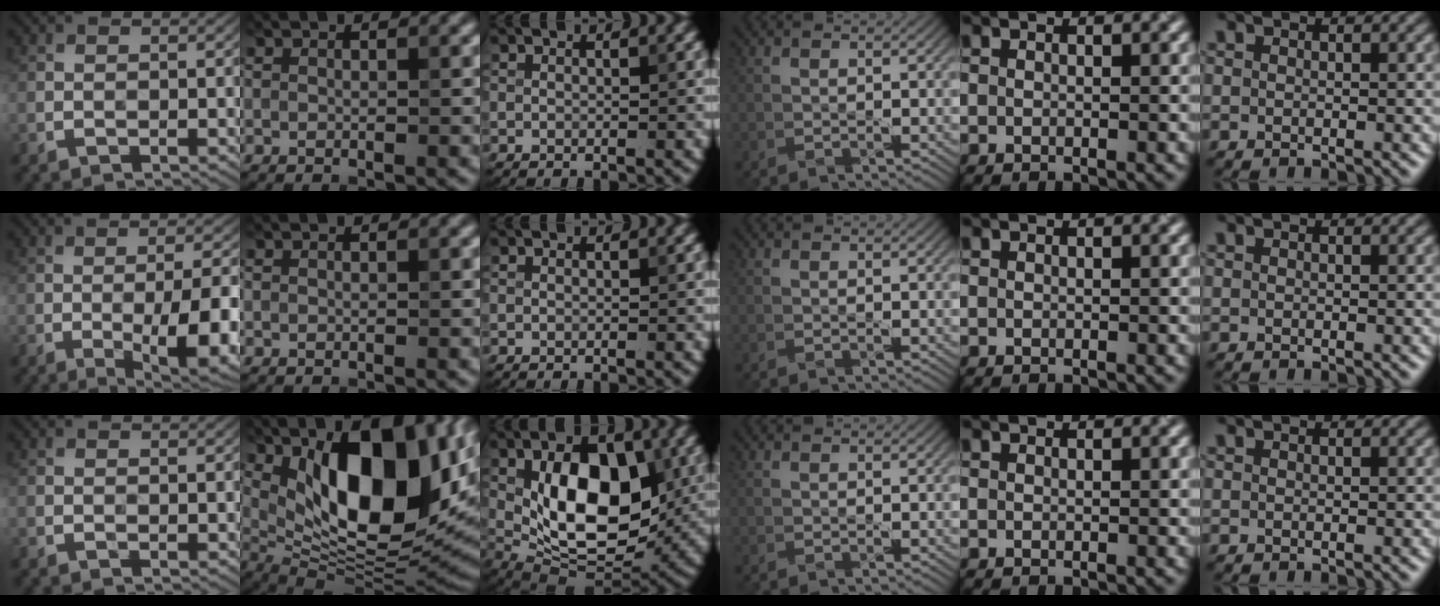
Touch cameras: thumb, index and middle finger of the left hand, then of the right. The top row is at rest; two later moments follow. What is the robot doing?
{"motion": "pour", "object": "kettle"}